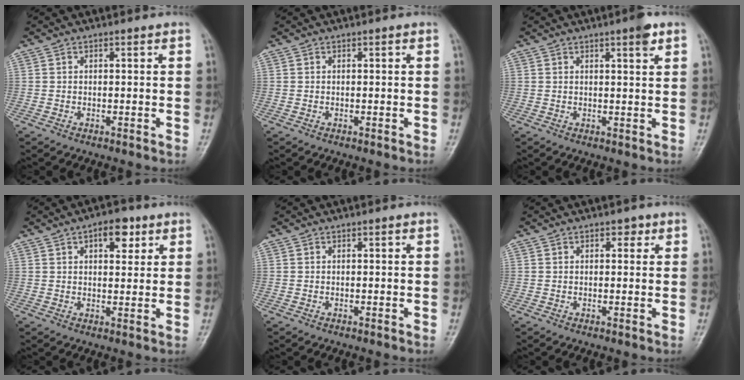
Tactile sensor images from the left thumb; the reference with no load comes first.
{"total": 0.0}
{"total": 2.9, "force": [1.8, 0.4, 2.3], "torque": [-0.031, -0.009, 0.024]}
{"total": 5.9, "force": [2.9, 3.1, 4.1], "torque": [-0.035, -0.009, 0.038]}
{"total": 0.0}
{"total": 1.8, "force": [0.9, 1.1, 1.0], "torque": [0.000, 0.000, 0.009]}